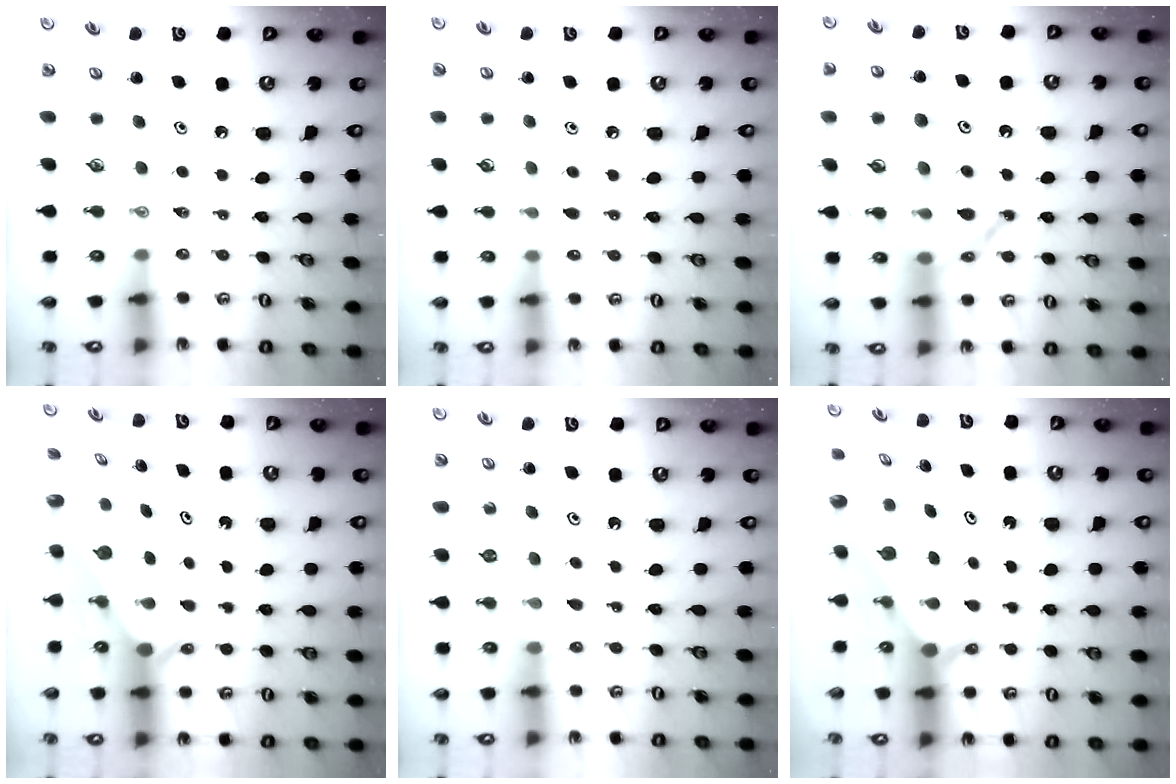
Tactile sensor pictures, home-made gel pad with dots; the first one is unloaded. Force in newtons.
{"total": 3.7, "press": 3.7, "slide": 0.5}
{"total": 18.5, "press": 18.4, "slide": 1.8}
{"total": 2.2, "press": 2.2, "slide": 0.1}
{"total": 5.9, "press": 5.8, "slide": 0.7}
{"total": 3.4, "press": 3.4, "slide": 0.1}